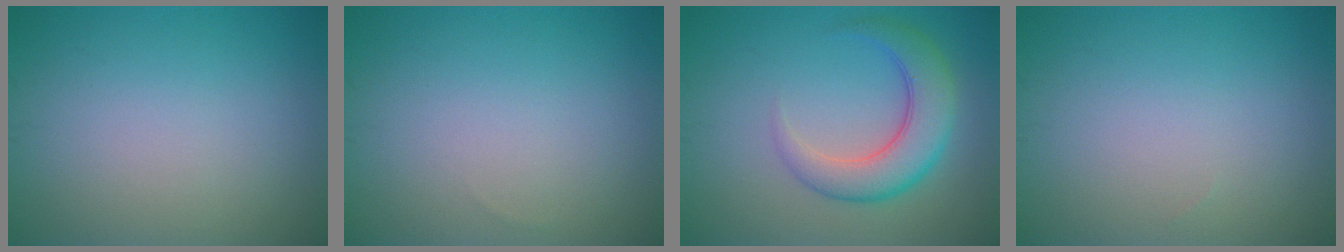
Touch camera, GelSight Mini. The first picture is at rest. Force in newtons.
{"total": 0.0}
{"total": 5.4, "press": 5.4, "slide": 0.1}
{"total": 0.0}